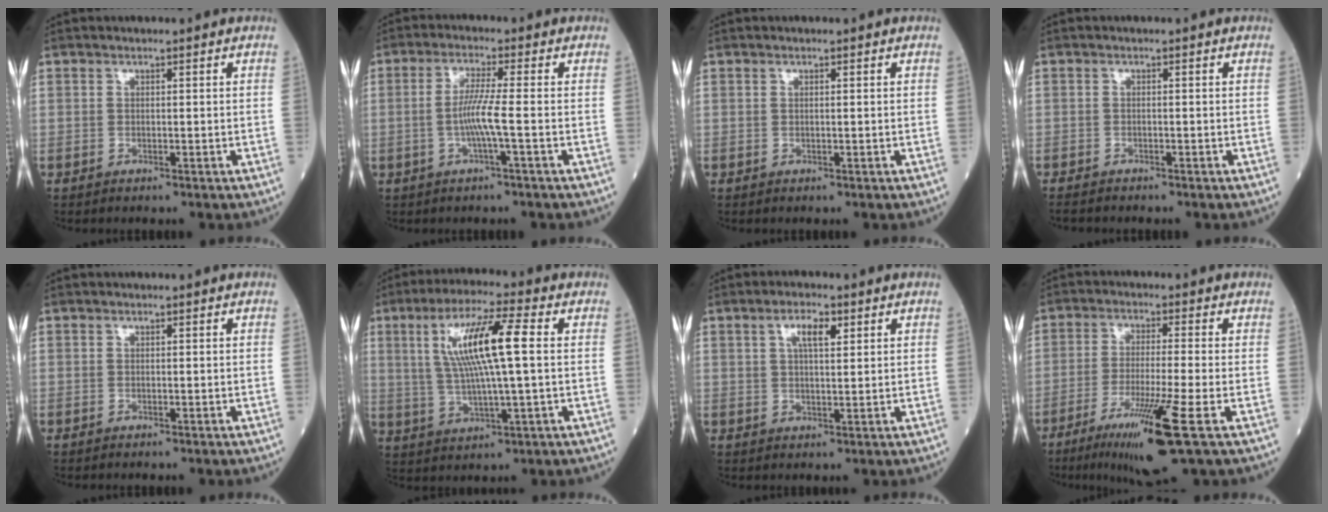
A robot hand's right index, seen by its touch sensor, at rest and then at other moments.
{"total": 4.8, "force": [-1.1, -0.8, 4.6], "torque": [-0.096, -0.001, -0.022]}
{"total": 0.0}
{"total": 2.0, "force": [-1.8, 0.3, 0.6], "torque": [-0.012, -0.006, -0.028]}
{"total": 0.0}
{"total": 12.0, "force": [2.3, 0.8, 11.8], "torque": [-0.230, 0.011, 0.042]}
{"total": 4.2, "force": [1.9, 1.2, 3.6], "torque": [-0.067, 0.005, 0.033]}
{"total": 11.6, "force": [-5.7, -0.8, 10.1], "torque": [-0.187, -0.039, -0.098]}